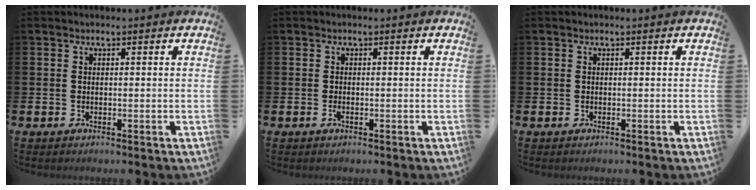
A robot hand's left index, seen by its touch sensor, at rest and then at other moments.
{"total": 0.7, "force": [-0.3, 0.2, 0.5], "torque": [-0.017, 0.001, -0.004]}
{"total": 0.0}